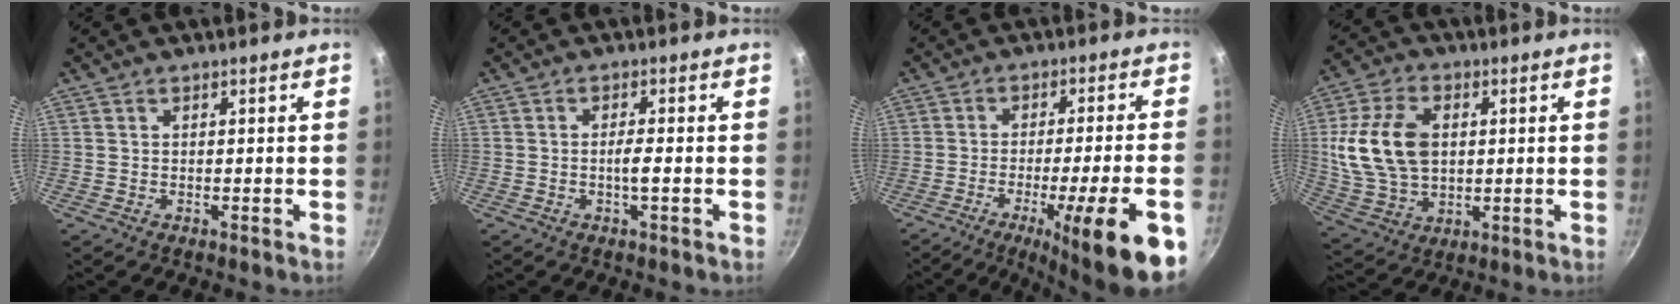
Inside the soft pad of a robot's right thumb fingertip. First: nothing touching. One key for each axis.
{"total": 2.6, "fx": -0.8, "fy": 0.1, "fz": 2.4, "tx": -0.051, "ty": 0.007, "tz": -0.016}
{"total": 17.9, "fx": -8.3, "fy": 2.3, "fz": 15.7, "tx": -0.205, "ty": 0.025, "tz": -0.117}
{"total": 15.7, "fx": 2.0, "fy": 10.6, "fz": 11.5, "tx": -0.209, "ty": 0.002, "tz": 0.043}